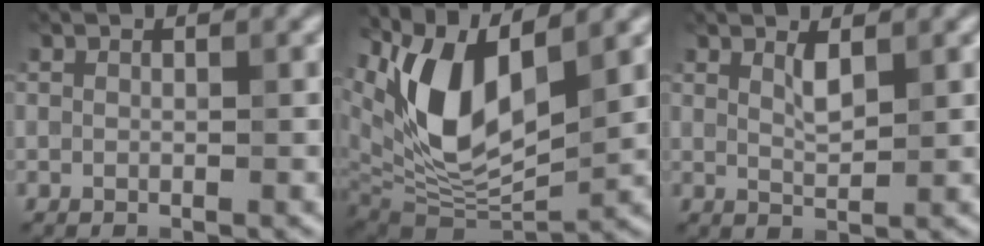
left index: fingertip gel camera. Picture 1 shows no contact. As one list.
[{"total": 10.7, "force": [4.4, 4.8, 8.5], "torque": [-0.170, -0.008, 0.084]}, {"total": 1.7, "force": [1.0, 0.4, 1.3], "torque": [-0.026, -0.002, 0.018]}]